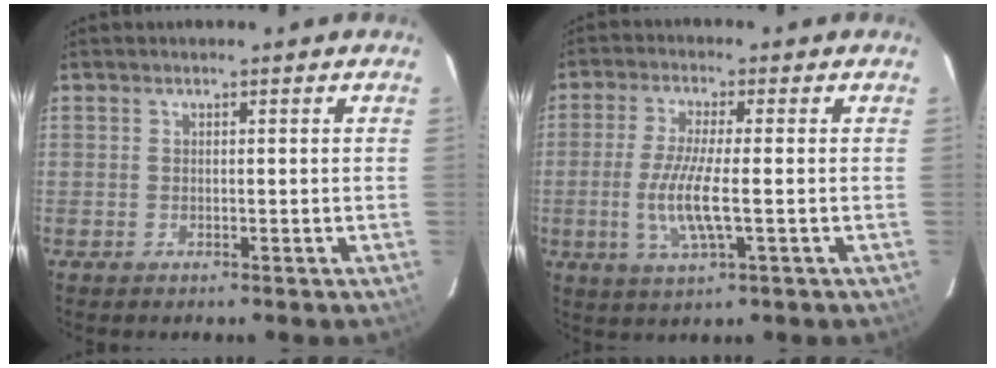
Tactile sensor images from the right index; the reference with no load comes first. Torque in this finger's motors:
{"motor_torque": [0.31, -0.07, 0.27, 0.07]}